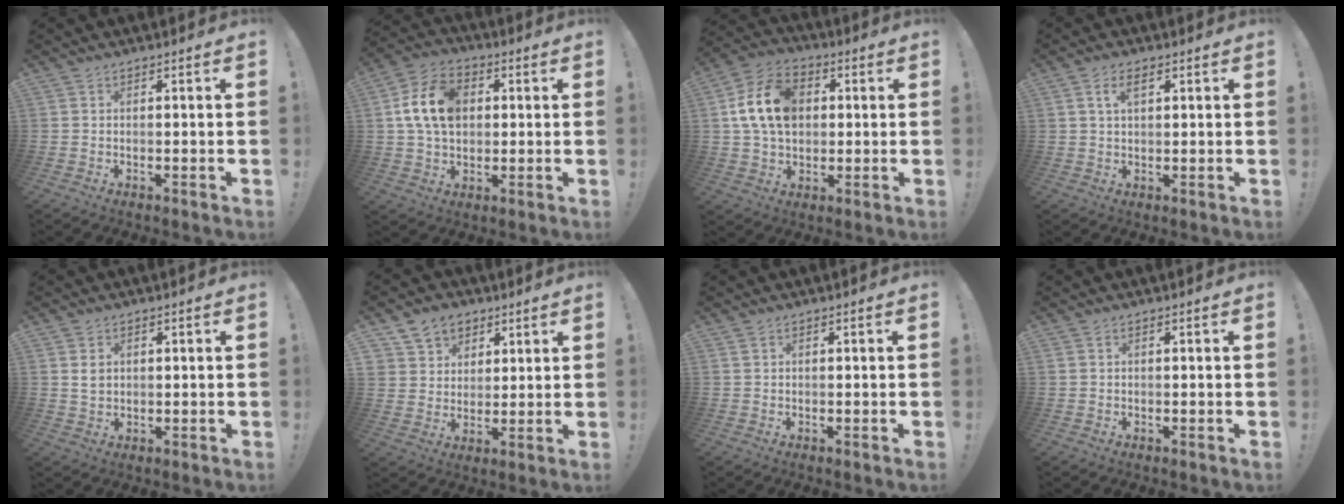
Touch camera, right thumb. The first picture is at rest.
{"total": 14.5, "force": [2.7, 10.4, 9.8], "torque": [-0.176, 0.008, 0.054]}
{"total": 16.1, "force": [3.0, 11.7, 10.7], "torque": [-0.184, 0.003, 0.060]}
{"total": 4.4, "force": [1.8, 2.2, 3.4], "torque": [-0.057, 0.002, 0.031]}
{"total": 2.9, "force": [1.0, 2.2, 1.7], "torque": [-0.019, -0.002, 0.017]}
{"total": 7.9, "force": [4.4, 6.6, 1.1], "torque": [-0.018, -0.033, 0.089]}
{"total": 0.7, "force": [0.4, 0.4, 0.4], "torque": [-0.010, 0.002, 0.009]}
{"total": 0.0}